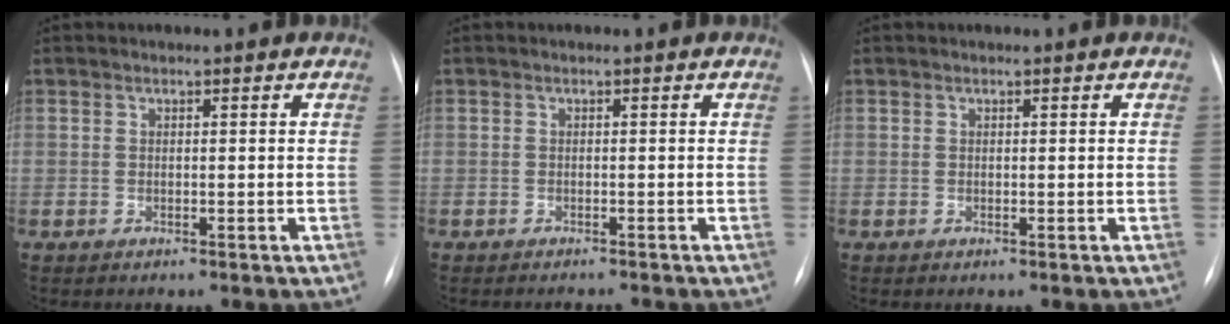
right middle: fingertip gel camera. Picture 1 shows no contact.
{"total": 2.3, "force": [-2.3, 0.0, 0.2], "torque": [0.003, -0.005, -0.029]}
{"total": 0.0}